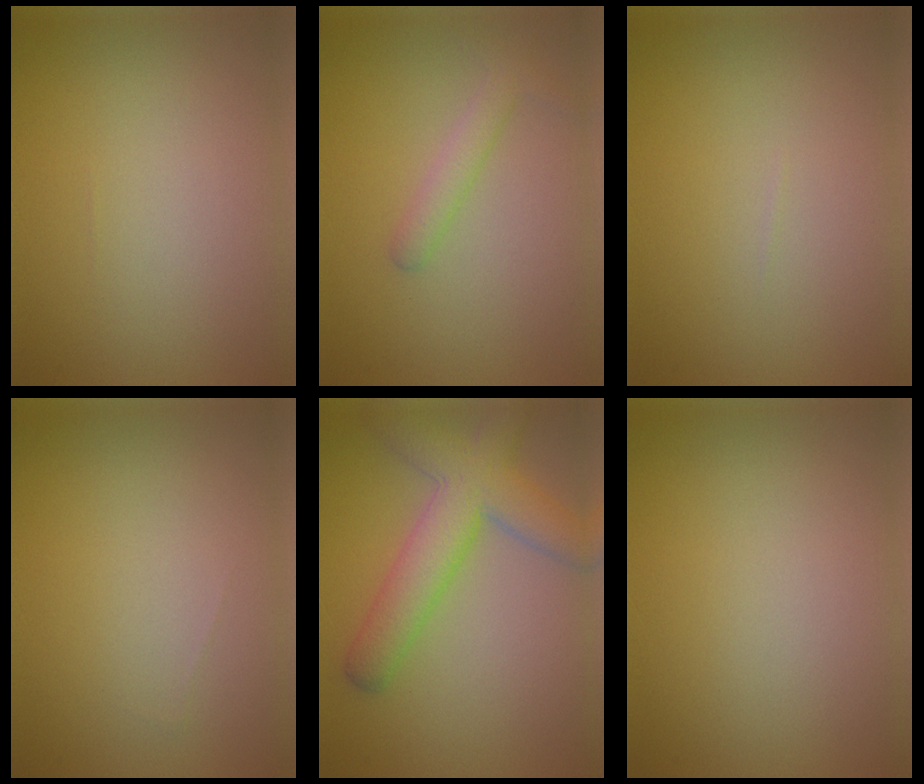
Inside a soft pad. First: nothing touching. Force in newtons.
{"total": 1.9, "press": 1.9, "slide": 0.0}
{"total": 0.0}
{"total": 0.0}
{"total": 6.5, "press": 6.4, "slide": 0.3}
{"total": 0.0}